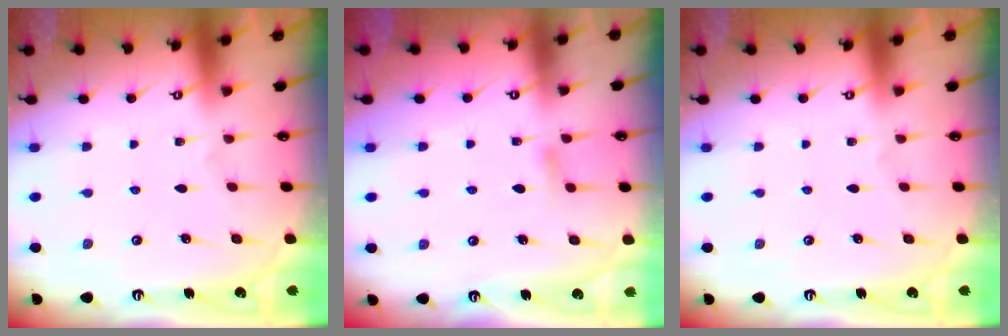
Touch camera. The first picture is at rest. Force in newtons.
{"total": 4.5, "press": 4.5, "slide": 0.5}
{"total": 0.0}